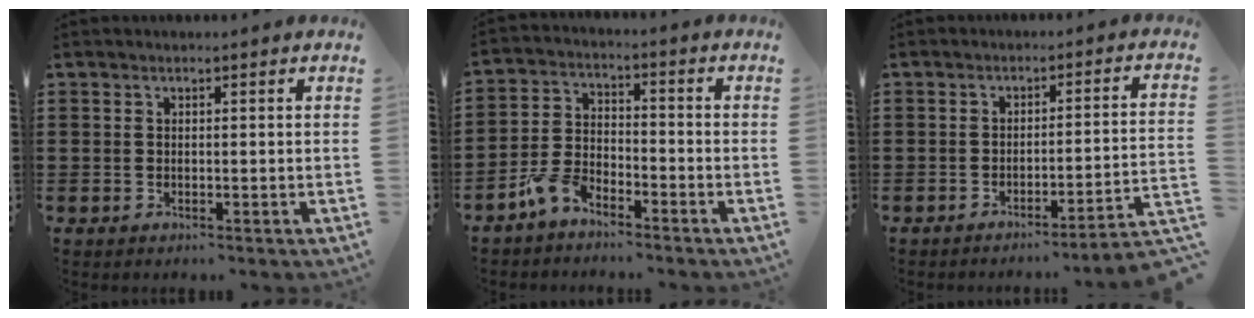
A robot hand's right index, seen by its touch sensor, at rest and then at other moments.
{"total": 5.4, "force": [-4.3, 2.2, 2.5], "torque": [-0.069, 0.009, -0.089]}
{"total": 3.4, "force": [-2.8, -0.6, 1.8], "torque": [-0.035, -0.018, -0.060]}